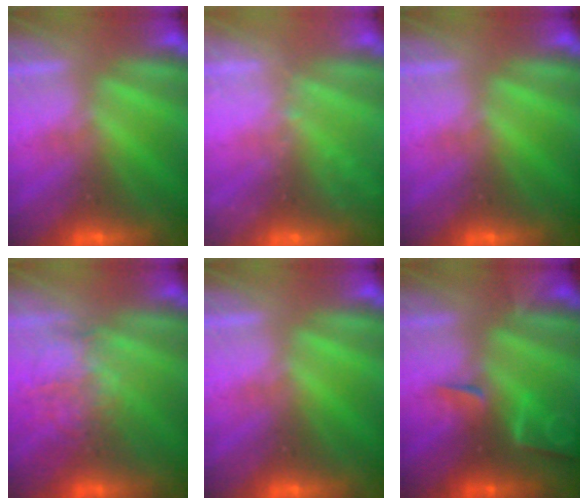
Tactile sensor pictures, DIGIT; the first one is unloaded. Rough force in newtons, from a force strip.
{"total": 2.3}
{"total": 0.0}
{"total": 2.1}
{"total": 0.0}
{"total": 2.0}